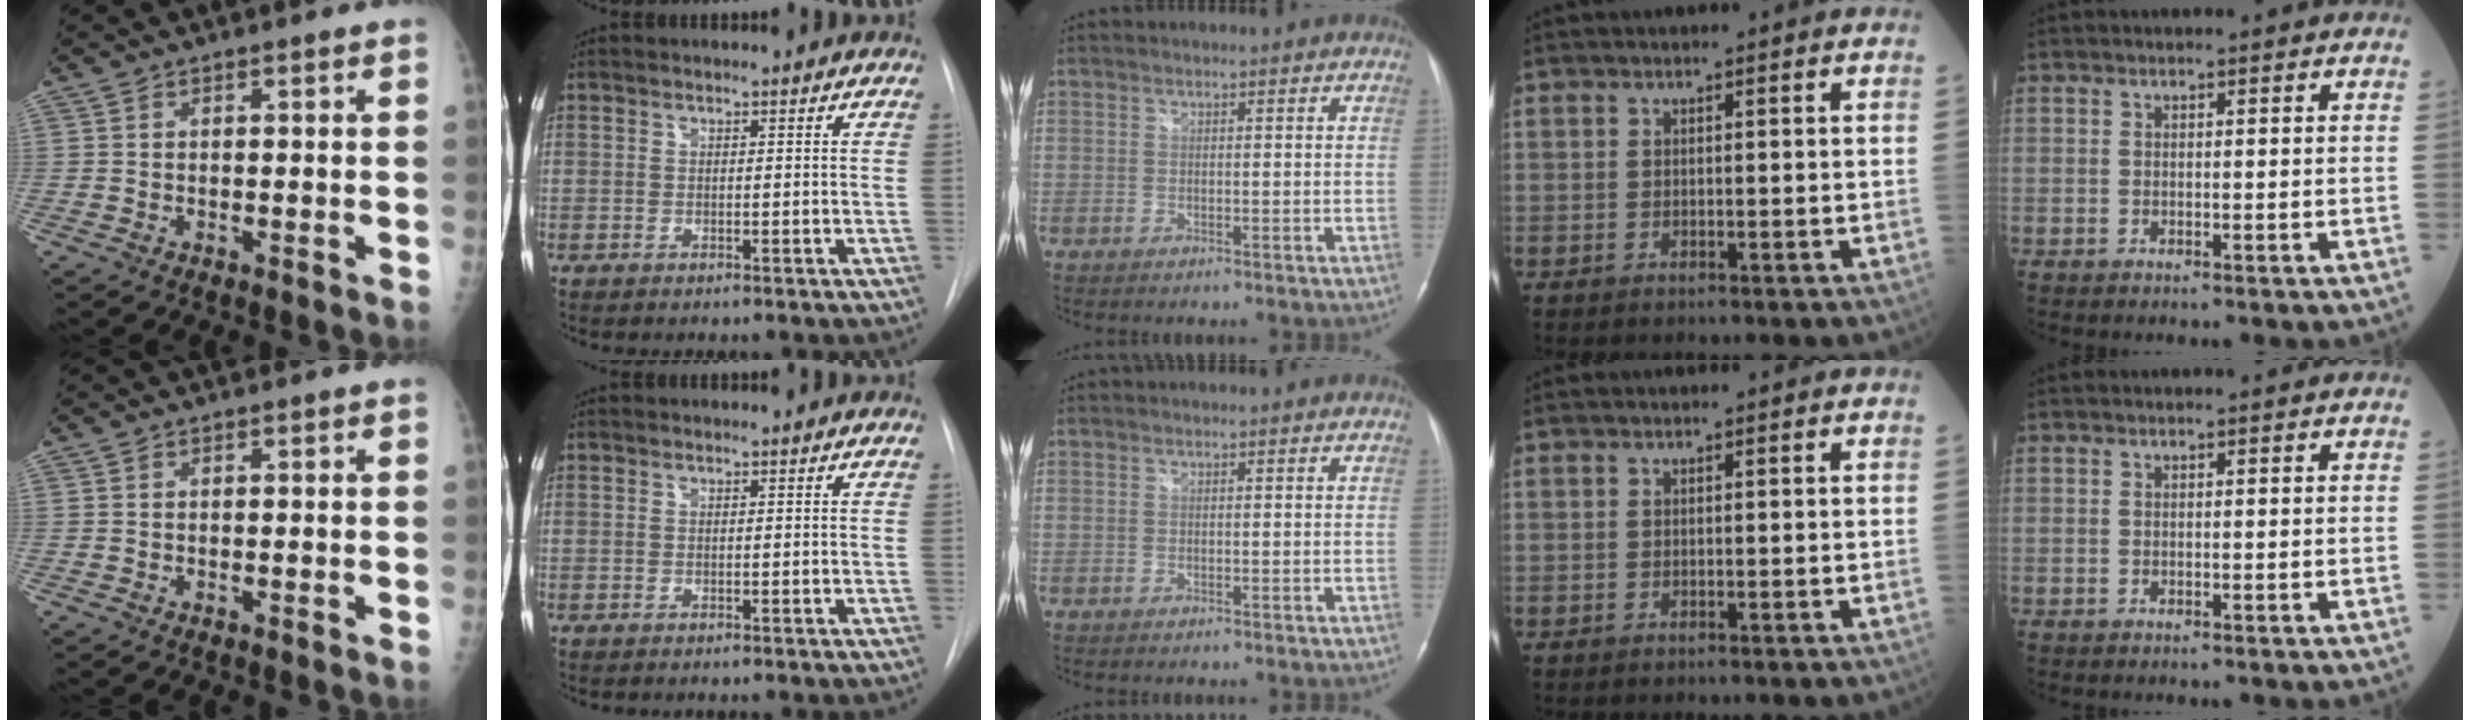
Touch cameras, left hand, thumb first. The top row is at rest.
{}